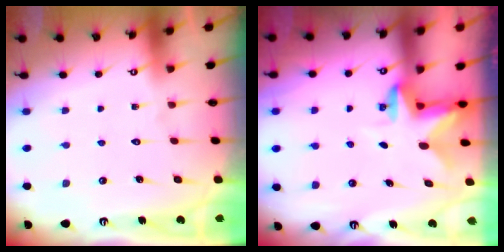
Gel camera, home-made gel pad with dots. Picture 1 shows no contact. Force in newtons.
{"total": 2.7, "press": 2.6, "slide": 0.5}